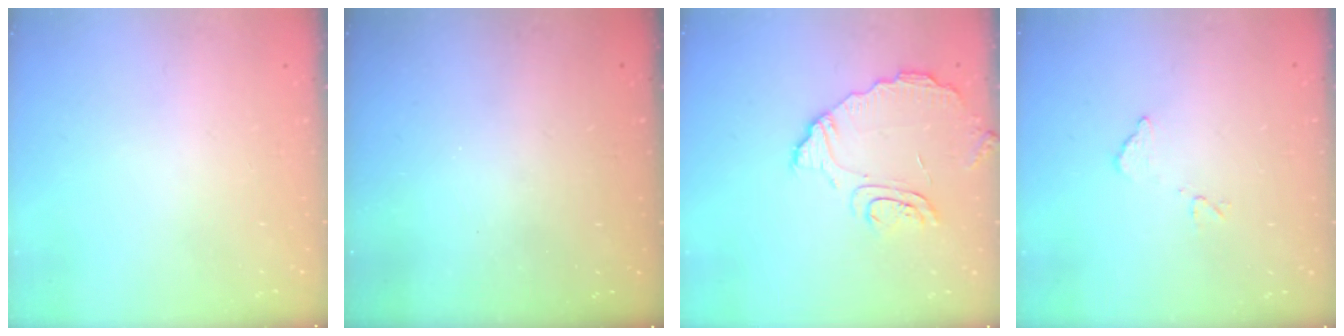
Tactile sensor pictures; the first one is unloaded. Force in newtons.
{"total": 3.0, "press": 2.9, "slide": 0.8}
{"total": 9.0, "press": 9.0, "slide": 0.8}
{"total": 8.4, "press": 8.4, "slide": 0.4}